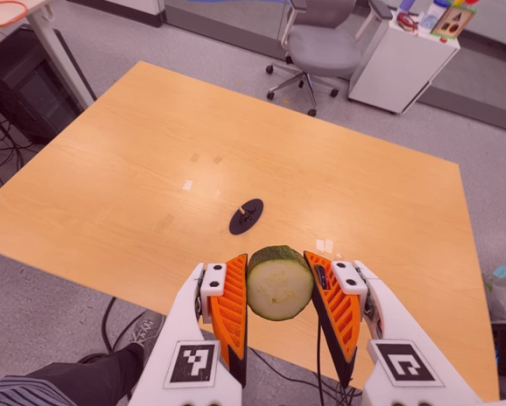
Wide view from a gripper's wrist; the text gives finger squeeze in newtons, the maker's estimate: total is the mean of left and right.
{"total": 9.4, "left": 8.4, "right": 10.4}